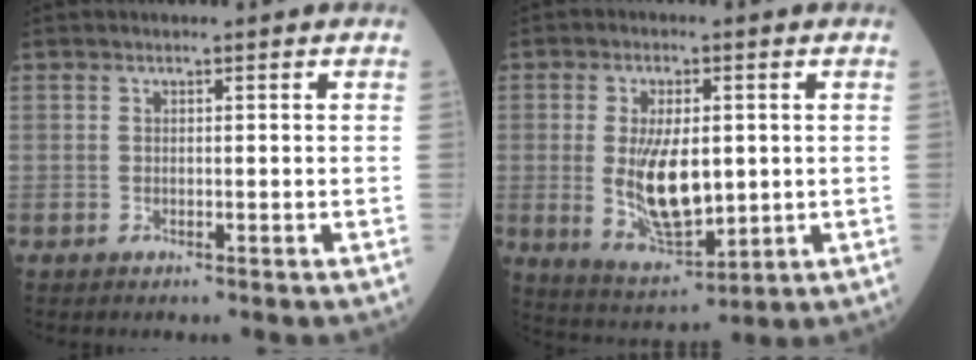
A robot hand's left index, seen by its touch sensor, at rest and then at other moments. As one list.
[{"total": 10.8, "force": [-0.1, 4.4, 9.8], "torque": [-0.190, -0.013, 0.011]}]